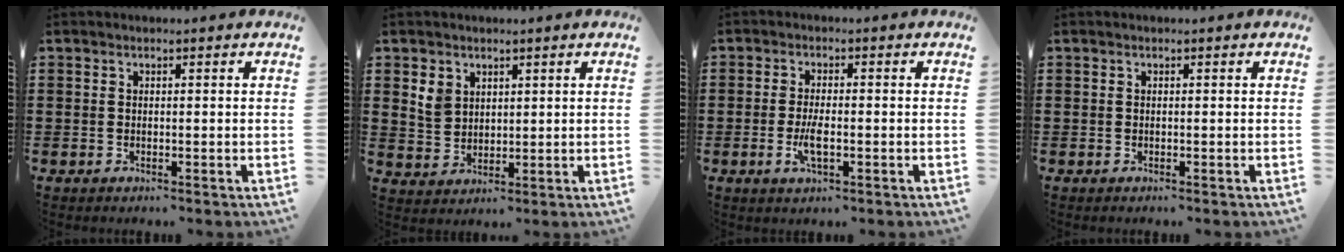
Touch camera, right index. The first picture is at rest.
{"total": 3.8, "force": [2.0, 3.0, 1.2], "torque": [-0.034, 0.012, 0.038]}
{"total": 3.8, "force": [-1.1, 1.1, 3.5], "torque": [-0.073, -0.004, -0.022]}
{"total": 0.0}